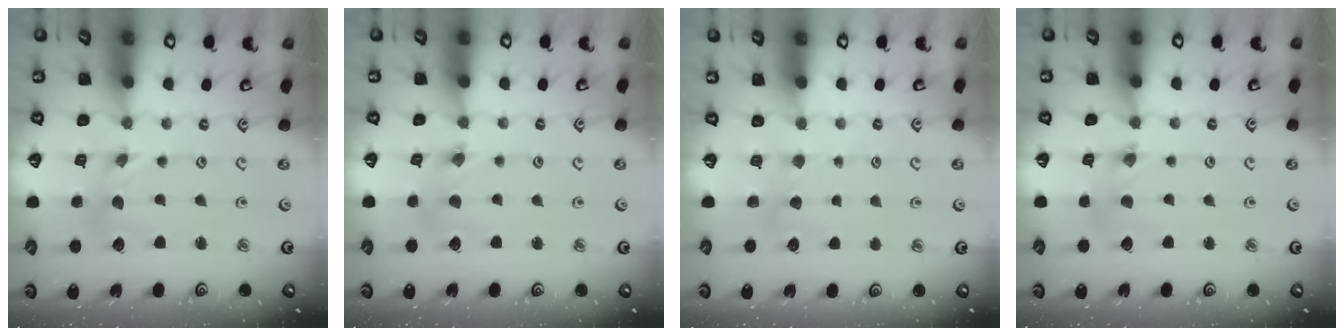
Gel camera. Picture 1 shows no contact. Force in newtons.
{"total": 2.1, "press": 2.1, "slide": 0.2}
{"total": 2.9, "press": 2.9, "slide": 0.5}
{"total": 1.5, "press": 1.4, "slide": 0.3}